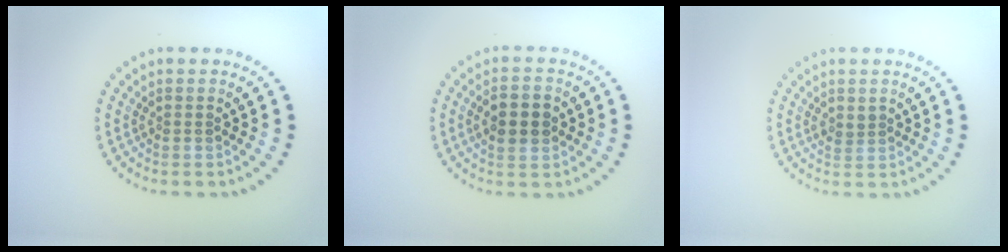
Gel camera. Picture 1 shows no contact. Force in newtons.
{"total": 3.8, "press": 3.8, "slide": 0.1}
{"total": 1.1, "press": 0.9, "slide": 0.5}